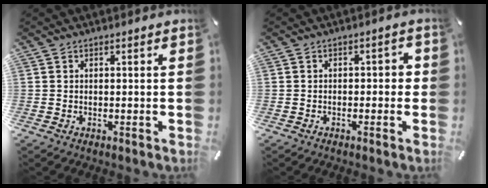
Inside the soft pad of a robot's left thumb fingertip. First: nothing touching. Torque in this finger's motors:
{"motor_torque": [0.39, 0.32, 0.21, 0.28, 0.01]}